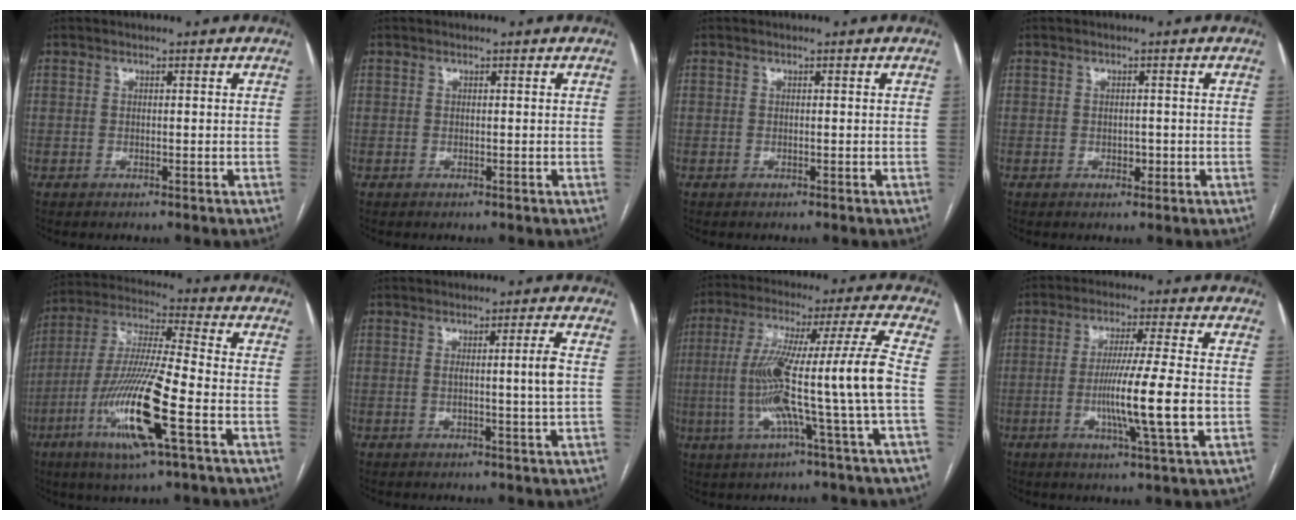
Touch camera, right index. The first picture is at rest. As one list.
[{"total": 0.0}, {"total": 0.0}, {"total": 1.2, "force": [-0.3, 0.8, 0.7], "torque": [-0.010, 0.001, -0.002]}, {"total": 16.8, "force": [-6.2, 0.7, 15.6], "torque": [-0.321, -0.019, -0.116]}, {"total": 3.7, "force": [0.1, -1.1, 3.5], "torque": [-0.060, -0.003, 0.002]}, {"total": 15.2, "force": [-2.8, -2.0, 14.9], "torque": [-0.273, 0.008, -0.054]}, {"total": 11.0, "force": [-2.1, -0.9, 10.8], "torque": [-0.195, -0.016, -0.043]}]